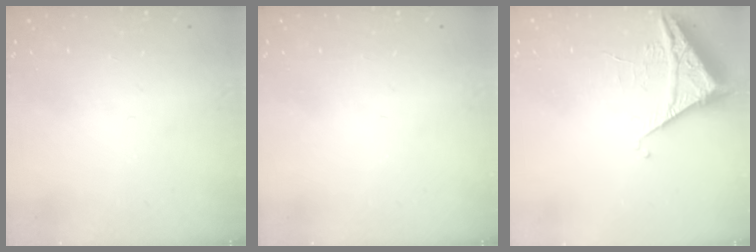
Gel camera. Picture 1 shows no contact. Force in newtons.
{"total": 0.0}
{"total": 6.1, "press": 6.1, "slide": 0.3}